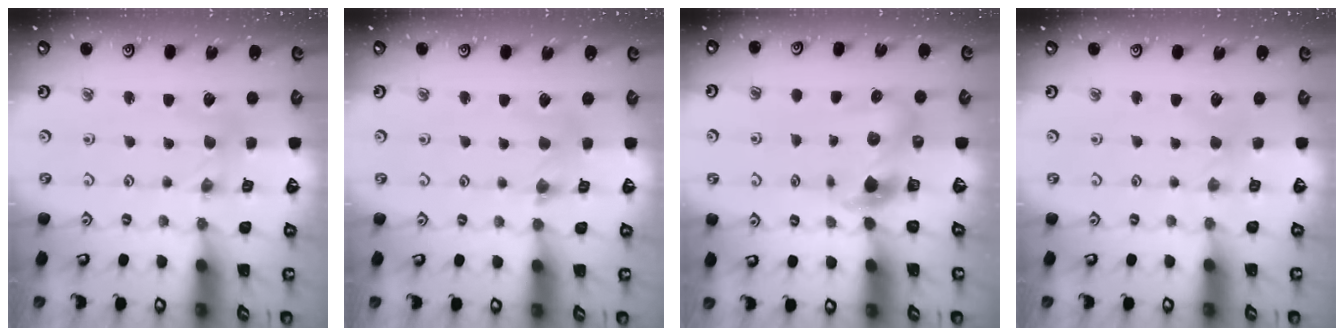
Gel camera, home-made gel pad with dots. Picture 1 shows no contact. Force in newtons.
{"total": 1.7, "press": 1.7, "slide": 0.3}
{"total": 6.0, "press": 5.9, "slide": 0.9}
{"total": 0.5, "press": 0.5, "slide": 0.2}